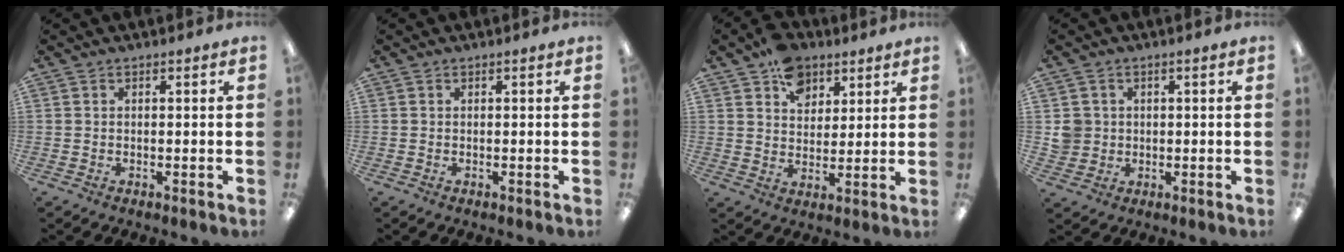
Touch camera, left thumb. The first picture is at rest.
{"total": 0.0}
{"total": 9.7, "force": [5.9, 6.6, 3.8], "torque": [-0.051, -0.027, 0.108]}
{"total": 4.2, "force": [0.5, 4.1, 0.7], "torque": [-0.015, 0.007, 0.009]}